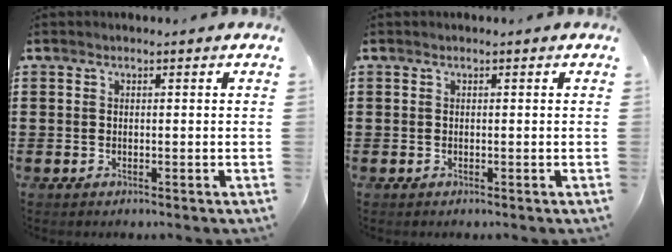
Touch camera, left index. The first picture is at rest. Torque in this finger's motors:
{"motor_torque": [0.00, 0.00, 0.00, 0.00]}